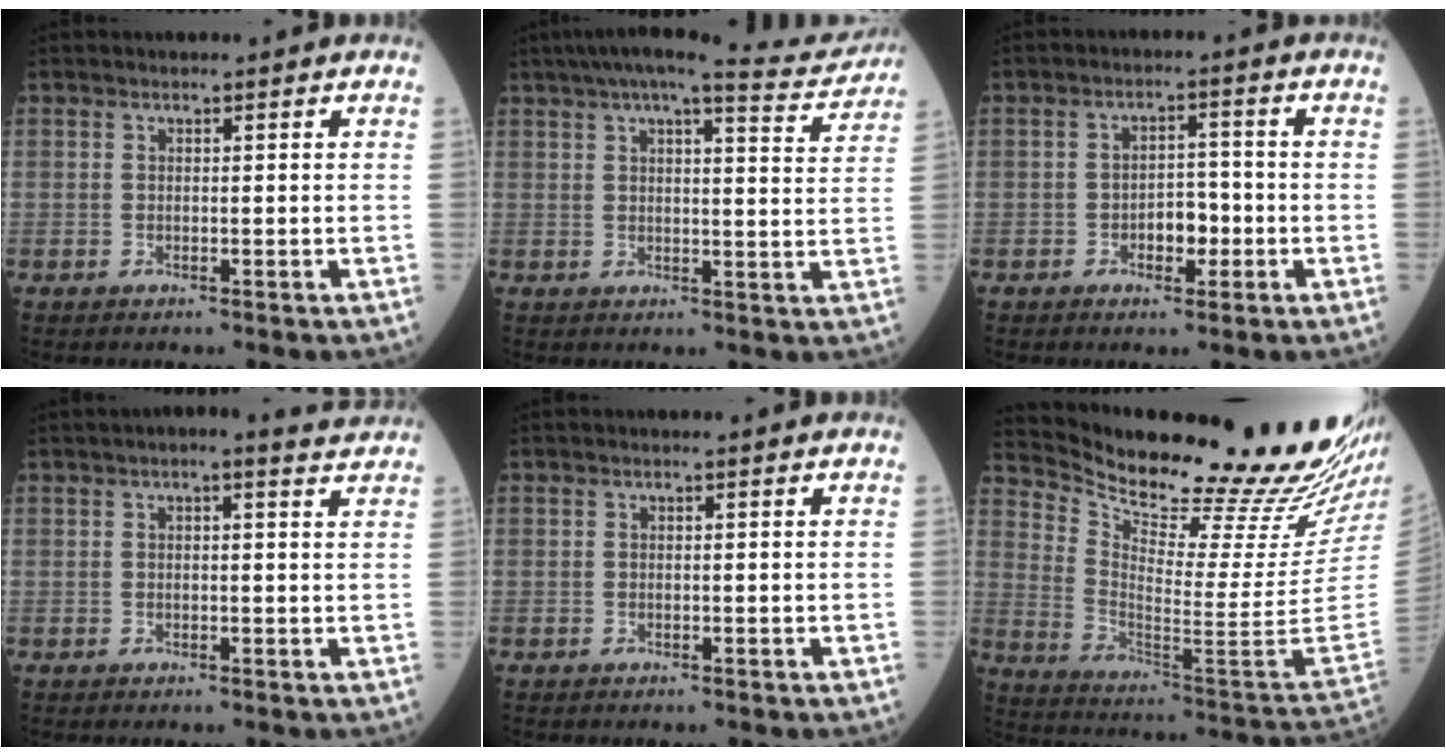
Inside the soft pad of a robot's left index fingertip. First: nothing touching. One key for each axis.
{"total": 13.6, "fx": 12.3, "fy": 0.9, "fz": 5.7, "tx": -0.084, "ty": -0.006, "tz": 0.149}
{"total": 4.0, "fx": -1.6, "fy": 2.1, "fz": 3.0, "tx": -0.041, "ty": 0.006, "tz": -0.028}
{"total": 4.2, "fx": 3.4, "fy": 0.6, "fz": 2.4, "tx": -0.033, "ty": 0.015, "tz": 0.031}
{"total": 0.0}
{"total": 26.9, "fx": 24.3, "fy": -1.0, "fz": 11.6, "tx": -0.195, "ty": -0.130, "tz": 0.345}